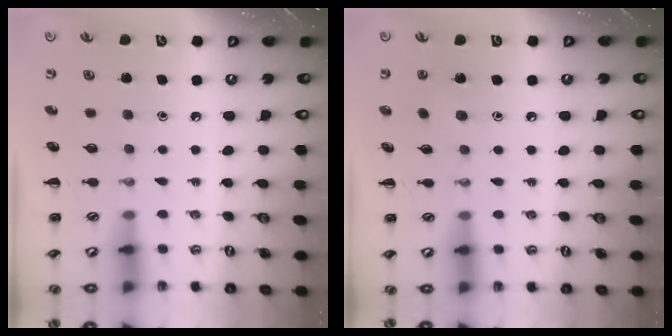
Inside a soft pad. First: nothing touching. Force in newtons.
{"total": 5.9, "press": 5.7, "slide": 1.2}